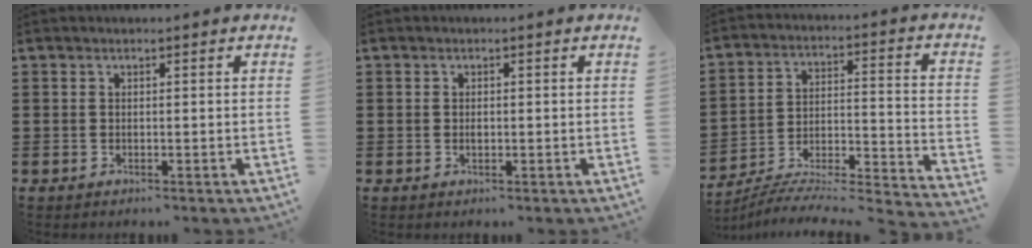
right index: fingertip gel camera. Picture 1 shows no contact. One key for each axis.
{"total": 0.9, "fx": 0.0, "fy": 0.5, "fz": 0.8, "tx": -0.016, "ty": 0.001, "tz": 0.000}
{"total": 5.1, "fx": -4.6, "fy": 0.5, "fz": 2.0, "tx": -0.032, "ty": -0.013, "tz": -0.095}